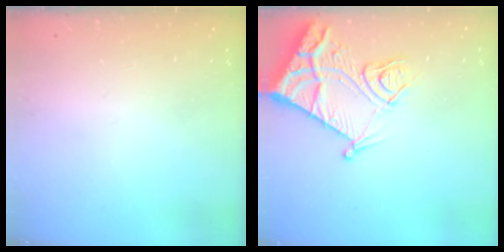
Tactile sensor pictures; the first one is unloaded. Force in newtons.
{"total": 13.7, "press": 13.7, "slide": 1.4}